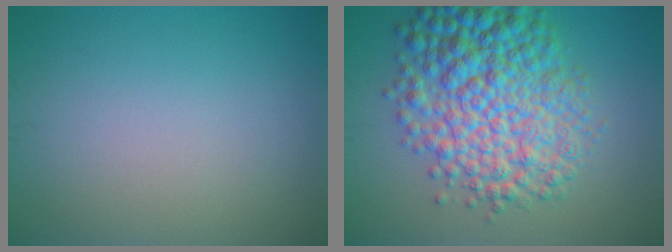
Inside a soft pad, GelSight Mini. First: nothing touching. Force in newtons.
{"total": 9.7, "press": 9.7, "slide": 0.1}